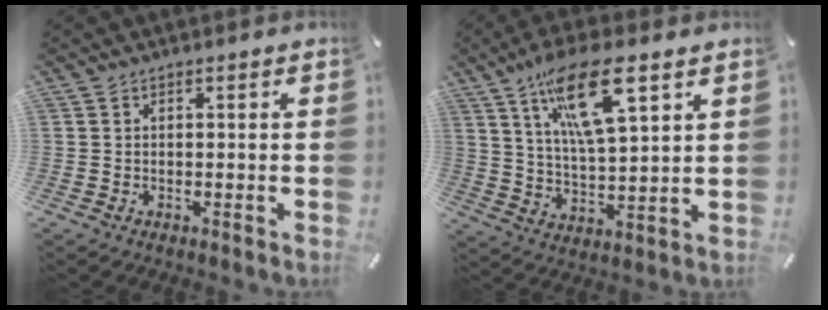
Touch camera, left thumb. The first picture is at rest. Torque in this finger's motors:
{"motor_torque": [2.46, 2.23, 1.42, -1.34, 0.22]}